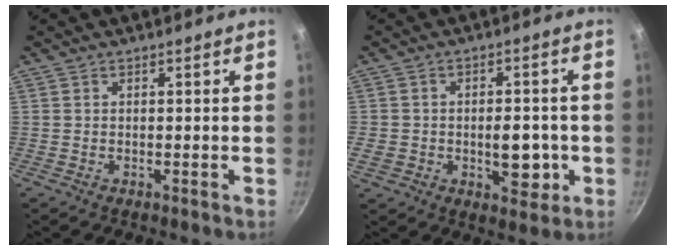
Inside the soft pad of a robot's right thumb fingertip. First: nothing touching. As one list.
[{"total": 9.4, "force": [-1.4, 6.1, 7.0], "torque": [-0.070, 0.004, -0.017]}]